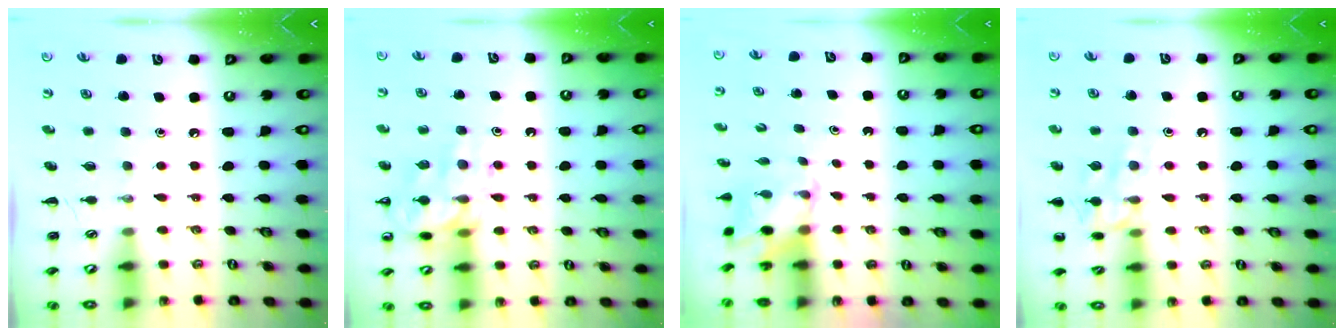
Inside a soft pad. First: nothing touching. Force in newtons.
{"total": 14.2, "press": 14.1, "slide": 2.0}
{"total": 2.2, "press": 2.1, "slide": 0.6}
{"total": 11.8, "press": 11.7, "slide": 1.0}